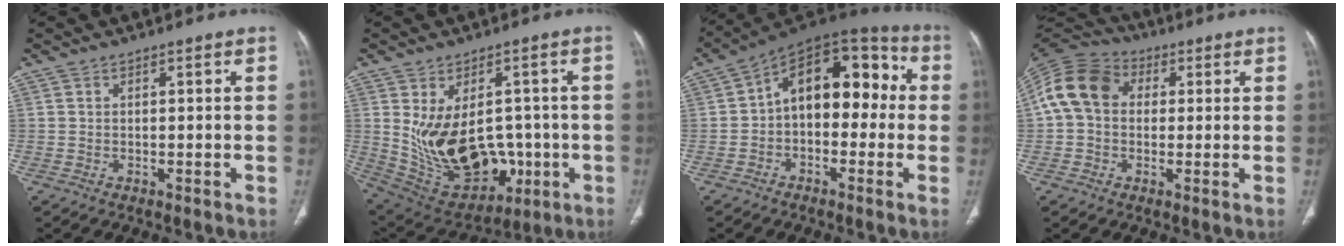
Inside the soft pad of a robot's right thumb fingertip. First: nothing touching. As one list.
[{"total": 18.6, "force": [-1.3, 12.3, 13.9], "torque": [-0.203, 0.002, 0.024]}, {"total": 15.9, "force": [0.3, 9.9, 12.5], "torque": [-0.136, 0.056, -0.012]}, {"total": 12.1, "force": [1.7, 9.6, 7.2], "torque": [-0.133, 0.033, 0.018]}]